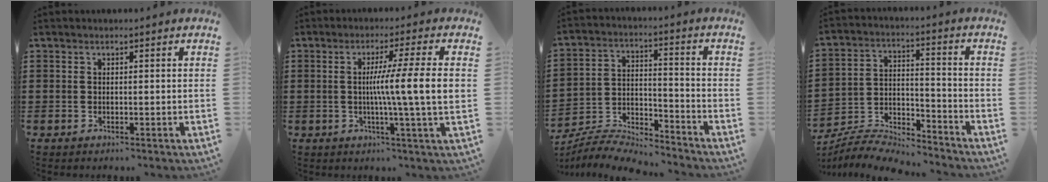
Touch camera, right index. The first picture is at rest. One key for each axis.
{"total": 9.3, "fx": 0.2, "fy": -0.6, "fz": 9.3, "tx": -0.167, "ty": -0.008, "tz": -0.004}
{"total": 6.6, "fx": -6.5, "fy": 0.8, "fz": 1.1, "tx": -0.033, "ty": 0.004, "tz": -0.132}
{"total": 6.8, "fx": -6.6, "fy": 1.0, "fz": 1.2, "tx": -0.026, "ty": 0.009, "tz": -0.132}